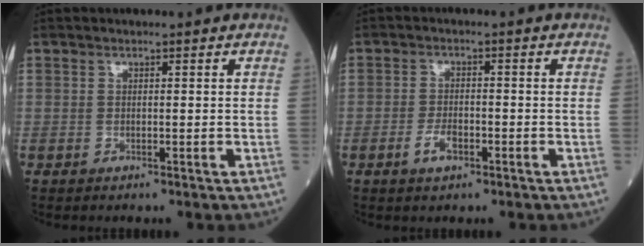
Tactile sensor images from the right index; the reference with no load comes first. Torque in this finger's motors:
{"motor_torque": [0.24, -0.08, 0.04, 0.02]}